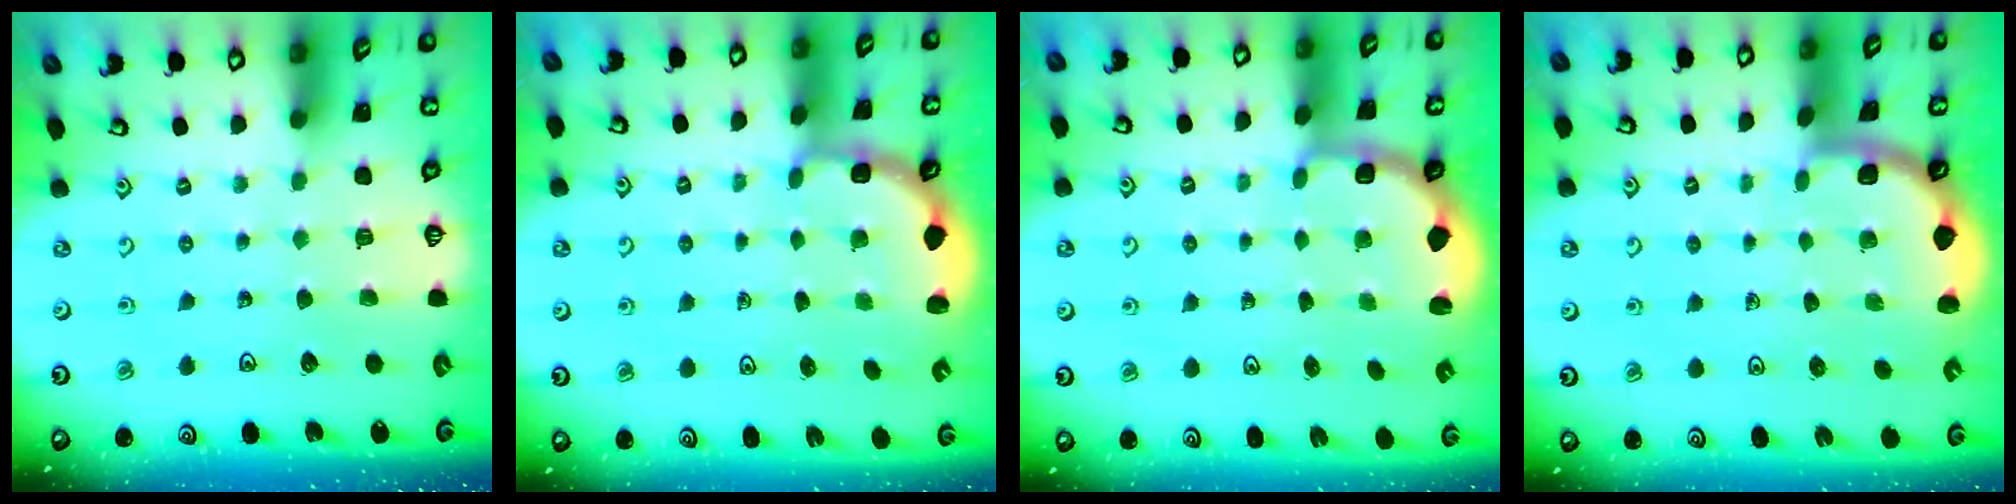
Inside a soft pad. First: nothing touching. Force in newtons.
{"total": 2.7, "press": 2.4, "slide": 1.4}
{"total": 2.8, "press": 2.2, "slide": 1.7}
{"total": 1.8, "press": 1.8, "slide": 0.1}